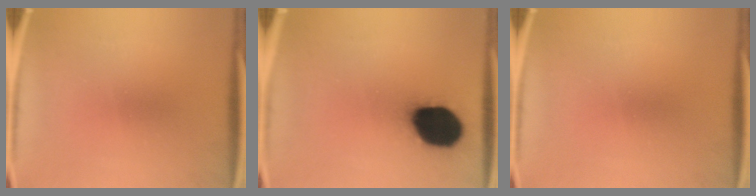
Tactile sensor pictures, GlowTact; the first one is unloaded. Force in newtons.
{"total": 19.9}
{"total": 0.0}